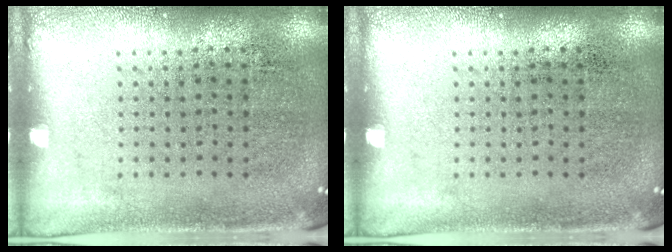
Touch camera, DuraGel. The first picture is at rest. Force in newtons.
{"total": 0.0}